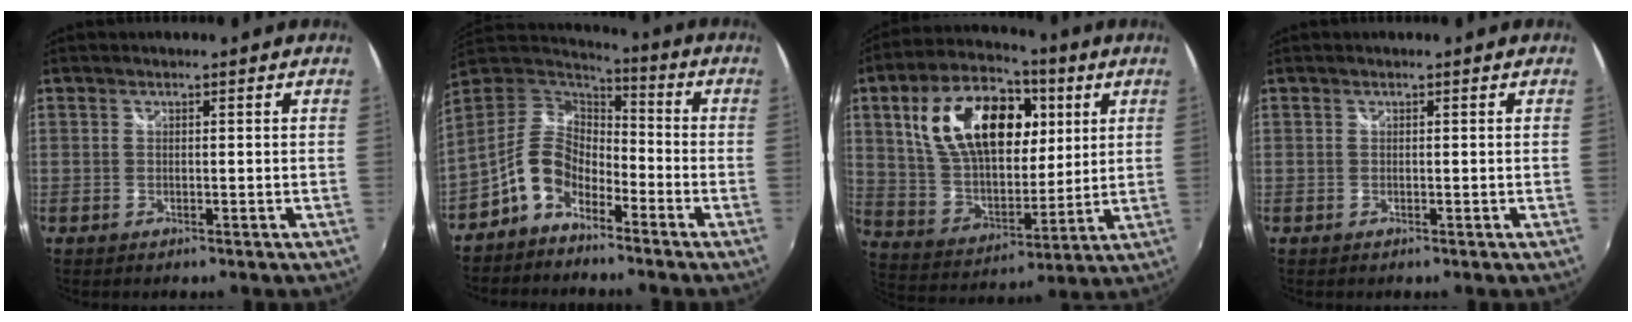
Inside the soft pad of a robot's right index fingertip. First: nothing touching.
{"total": 10.7, "force": [-6.2, 6.6, 5.7], "torque": [-0.123, 0.026, -0.122]}
{"total": 22.3, "force": [7.3, 12.8, 16.7], "torque": [-0.321, 0.023, 0.136]}
{"total": 0.0}